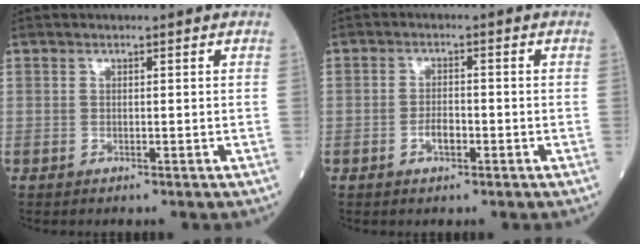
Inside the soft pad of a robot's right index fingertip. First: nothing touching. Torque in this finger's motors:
{"motor_torque": [0.18, -0.15, 0.28, 0.04]}